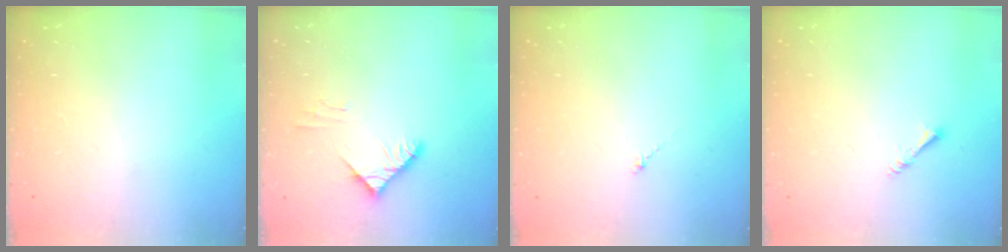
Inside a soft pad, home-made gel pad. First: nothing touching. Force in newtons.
{"total": 5.6, "press": 5.6, "slide": 0.6}
{"total": 0.7, "press": 0.6, "slide": 0.4}
{"total": 1.8, "press": 1.8, "slide": 0.1}